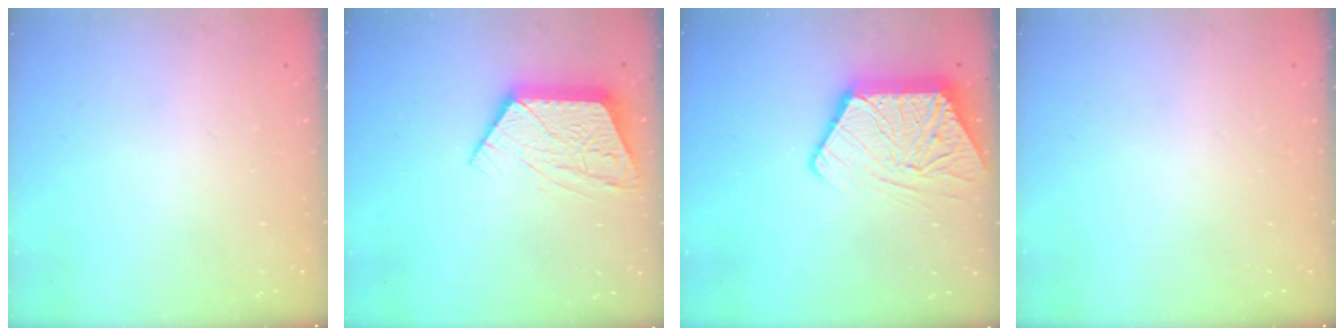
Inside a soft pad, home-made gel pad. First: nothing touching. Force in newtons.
{"total": 12.1, "press": 12.1, "slide": 0.8}
{"total": 13.3, "press": 13.3, "slide": 1.1}
{"total": 0.0}